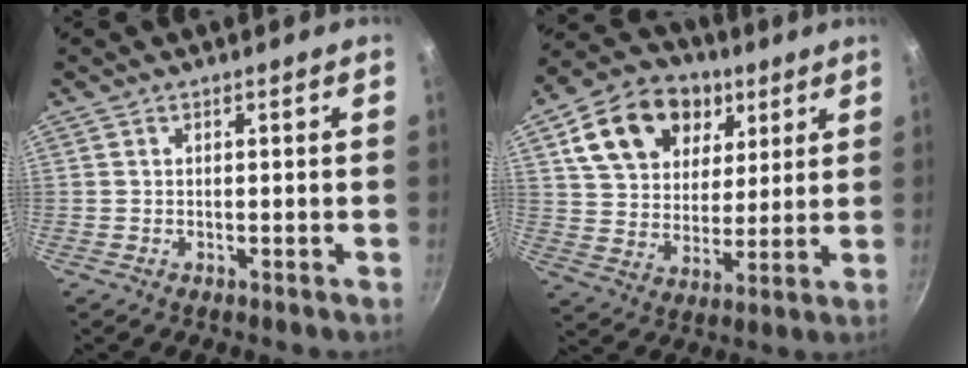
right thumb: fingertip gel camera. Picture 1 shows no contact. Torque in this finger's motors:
{"motor_torque": [-0.43, 0.84, 0.28, -0.16, 0.09]}